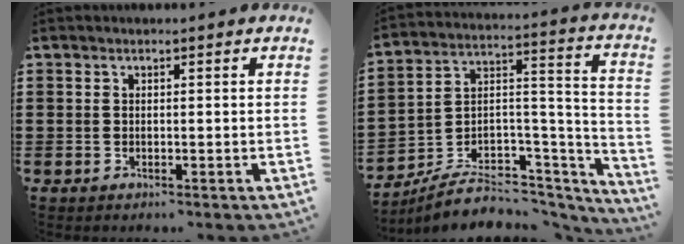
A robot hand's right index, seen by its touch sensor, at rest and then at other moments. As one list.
[{"total": 6.2, "force": [-4.8, 3.6, 1.9], "torque": [-0.029, 0.005, -0.084]}]